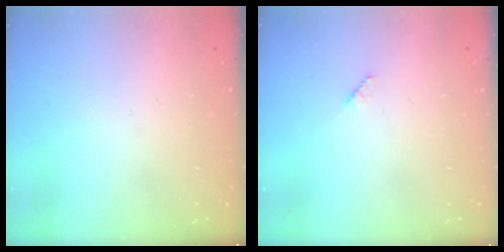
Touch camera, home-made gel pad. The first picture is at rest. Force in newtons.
{"total": 1.9, "press": 1.9, "slide": 0.3}